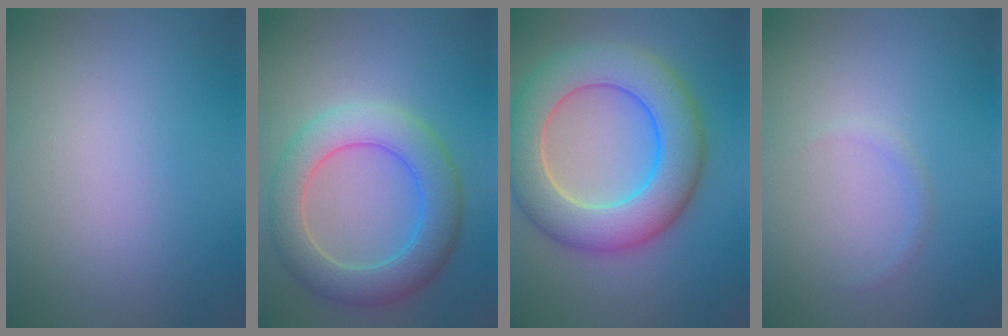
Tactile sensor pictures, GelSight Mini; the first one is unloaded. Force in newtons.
{"total": 6.6, "press": 6.6, "slide": 0.5}
{"total": 10.2, "press": 10.1, "slide": 0.6}
{"total": 0.7, "press": 0.7, "slide": 0.1}